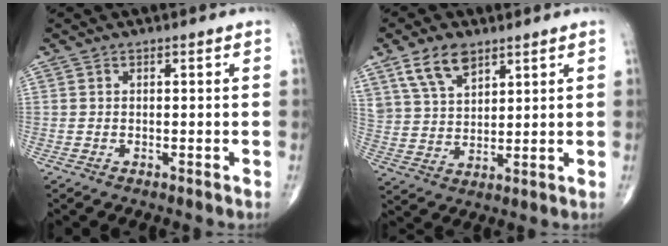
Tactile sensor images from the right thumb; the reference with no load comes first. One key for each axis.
{"total": 8.8, "fx": 5.5, "fy": 4.7, "fz": 4.9, "tx": -0.081, "ty": -0.021, "tz": 0.113}